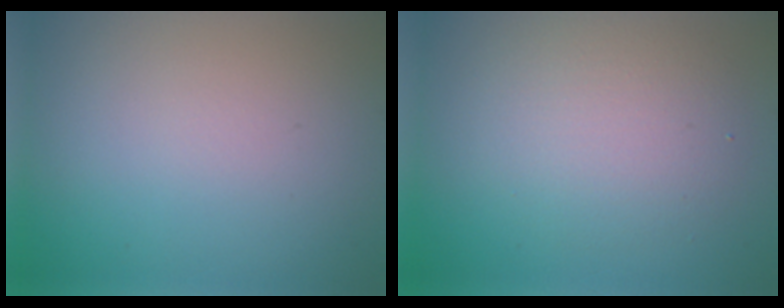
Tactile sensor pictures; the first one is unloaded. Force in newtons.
{"total": 4.0, "press": 4.0, "slide": 0.2}